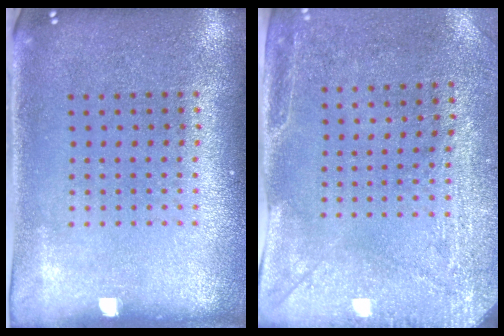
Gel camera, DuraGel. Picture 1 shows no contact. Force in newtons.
{"total": 2.9, "press": 2.3, "slide": 1.8}